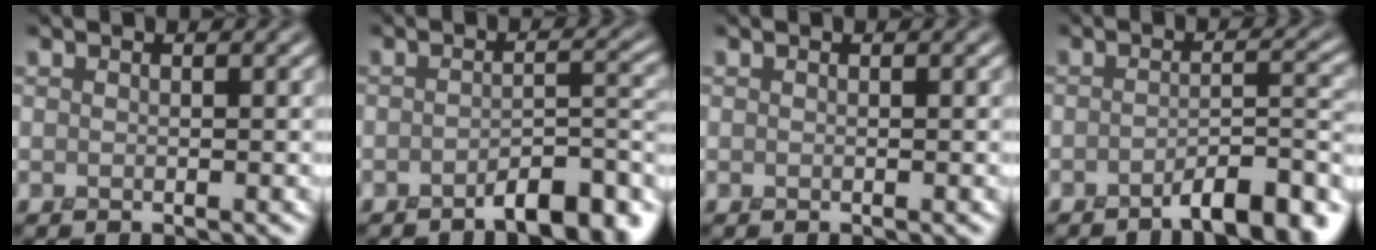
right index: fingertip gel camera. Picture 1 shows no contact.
{"total": 4.7, "force": [-3.5, 1.2, 2.9], "torque": [-0.044, 0.005, -0.051]}
{"total": 0.0}
{"total": 5.2, "force": [-3.9, 0.9, 3.3], "torque": [-0.048, 0.005, -0.058]}